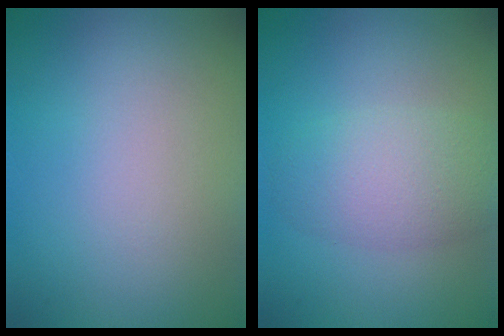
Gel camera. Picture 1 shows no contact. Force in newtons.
{"total": 2.7, "press": 2.7, "slide": 0.3}